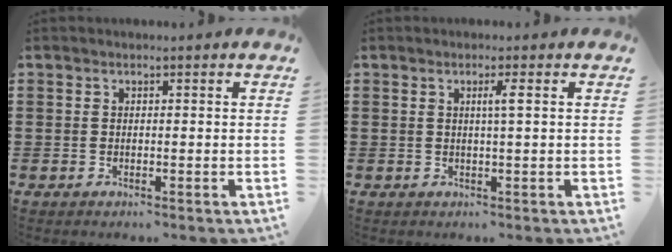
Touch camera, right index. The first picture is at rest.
{"total": 1.9, "force": [0.4, -0.2, 1.8], "torque": [-0.034, -0.002, 0.004]}